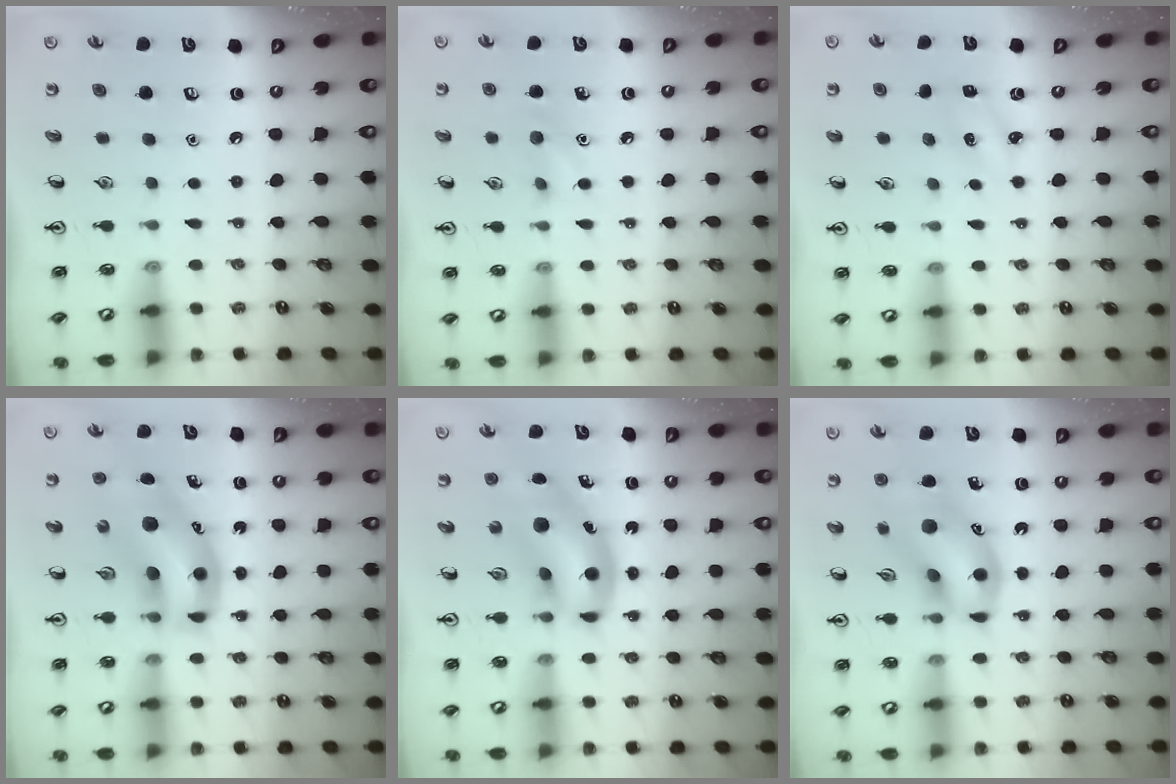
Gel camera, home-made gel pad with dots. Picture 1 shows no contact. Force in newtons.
{"total": 6.3, "press": 6.0, "slide": 1.9}
{"total": 2.5, "press": 2.3, "slide": 0.9}
{"total": 12.6, "press": 12.2, "slide": 3.4}
{"total": 11.5, "press": 11.0, "slide": 3.1}
{"total": 13.5, "press": 13.3, "slide": 1.8}